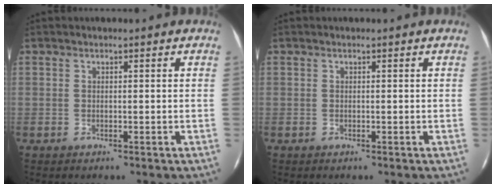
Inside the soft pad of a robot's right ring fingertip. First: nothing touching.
{"total": 0.0}